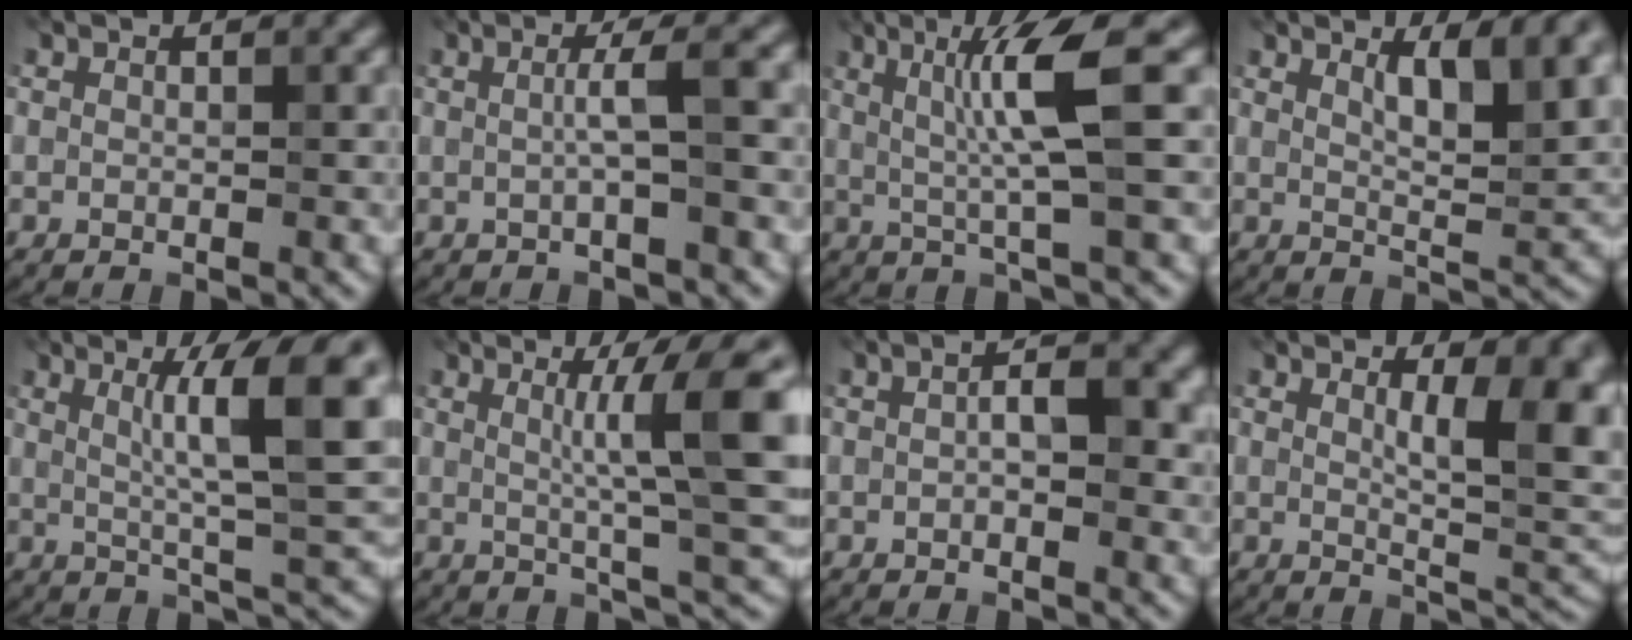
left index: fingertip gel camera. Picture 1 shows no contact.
{"total": 2.5, "force": [0.0, -0.1, 2.5], "torque": [-0.050, 0.011, -0.002]}
{"total": 5.6, "force": [1.1, 0.0, 5.5], "torque": [-0.108, 0.008, 0.025]}
{"total": 5.2, "force": [2.5, 1.1, 4.3], "torque": [-0.073, -0.003, 0.044]}
{"total": 8.4, "force": [2.1, 0.9, 8.1], "torque": [-0.122, 0.003, 0.037]}
{"total": 7.1, "force": [1.3, 0.7, 7.0], "torque": [-0.102, 0.007, 0.024]}
{"total": 3.4, "force": [0.2, 1.5, 3.0], "torque": [-0.050, 0.006, 0.001]}
{"total": 7.1, "force": [1.6, 1.9, 6.7], "torque": [-0.096, -0.003, 0.033]}